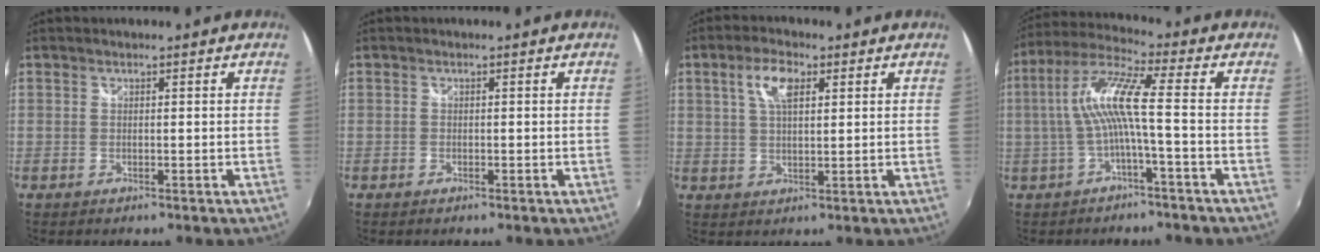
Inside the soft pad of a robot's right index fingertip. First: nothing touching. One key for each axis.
{"total": 0.6, "fx": -0.4, "fy": 0.4, "fz": 0.0, "tx": -0.002, "ty": 0.000, "tz": -0.007}
{"total": 5.9, "fx": 2.5, "fy": 2.5, "fz": 4.8, "tx": -0.090, "ty": 0.011, "tz": 0.044}
{"total": 9.5, "fx": -1.4, "fy": 0.0, "fz": 9.4, "tx": -0.196, "ty": 0.014, "tz": -0.021}